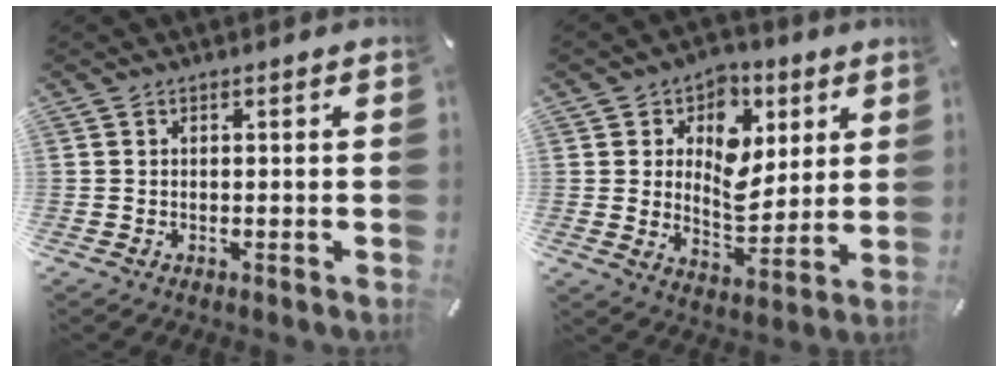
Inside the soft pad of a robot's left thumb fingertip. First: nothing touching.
{"total": 11.2, "force": [3.0, 9.3, 5.5], "torque": [-0.066, -0.025, 0.055]}